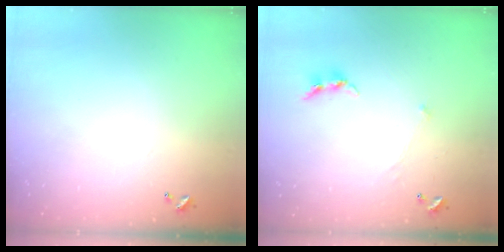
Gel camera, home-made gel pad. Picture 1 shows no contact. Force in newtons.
{"total": 0.6, "press": 0.4, "slide": 0.4}